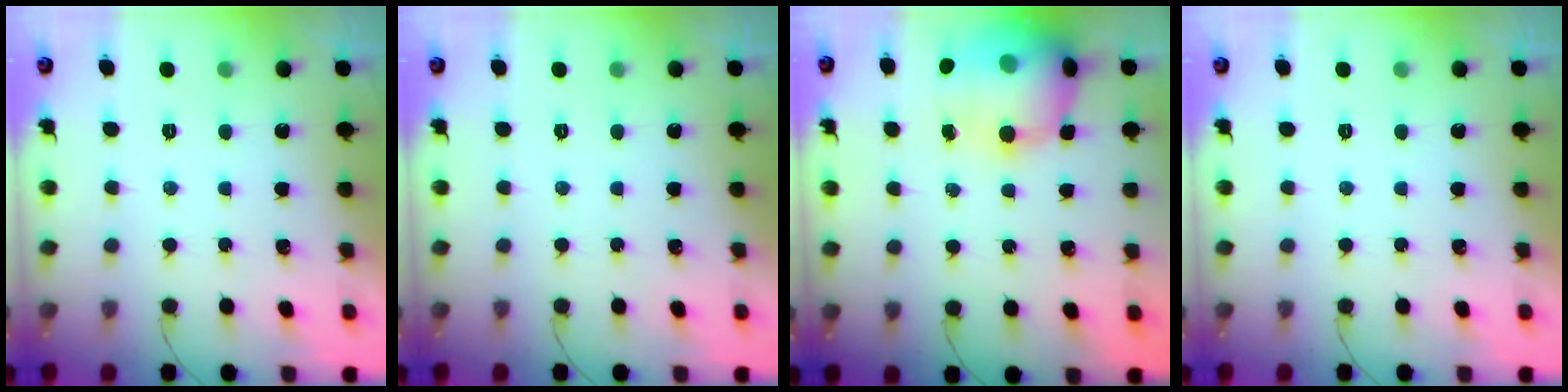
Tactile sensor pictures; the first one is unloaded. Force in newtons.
{"total": 0.0}
{"total": 20.2, "press": 18.3, "slide": 8.7}
{"total": 0.0}